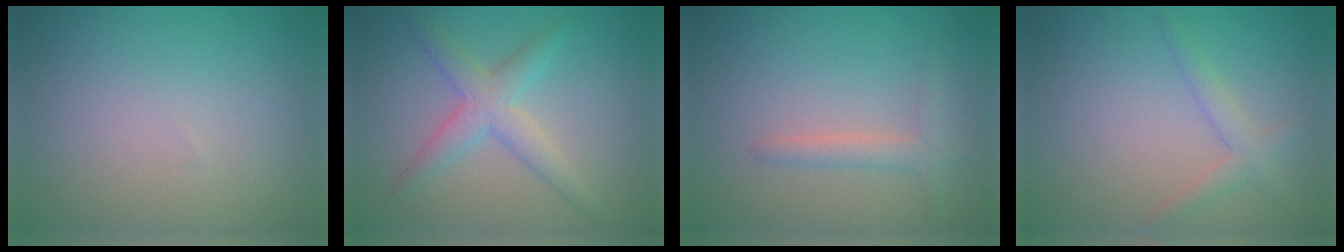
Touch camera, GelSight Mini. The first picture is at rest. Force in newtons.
{"total": 3.4, "press": 3.4, "slide": 0.2}
{"total": 1.9, "press": 1.9, "slide": 0.2}
{"total": 2.0, "press": 2.0, "slide": 0.1}